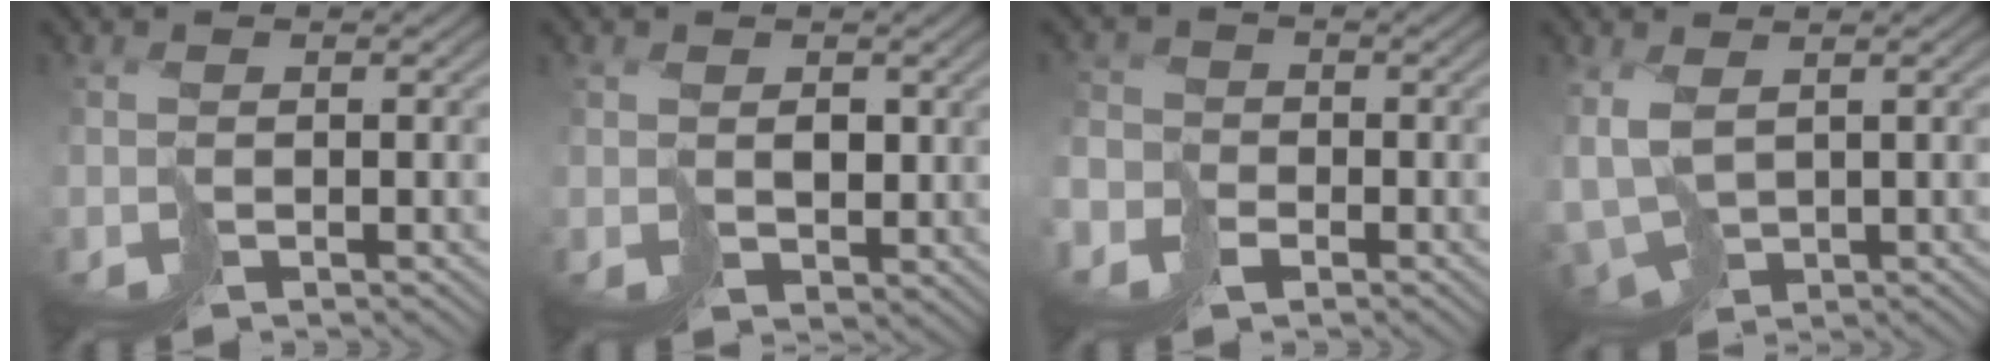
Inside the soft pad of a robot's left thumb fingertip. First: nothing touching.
{"total": 2.4, "force": [1.8, 1.4, 0.9], "torque": [-0.012, -0.001, 0.046]}
{"total": 5.2, "force": [-3.1, 4.0, 1.3], "torque": [-0.036, -0.013, -0.075]}
{"total": 5.4, "force": [-0.2, 3.2, 4.3], "torque": [-0.120, -0.018, 0.006]}